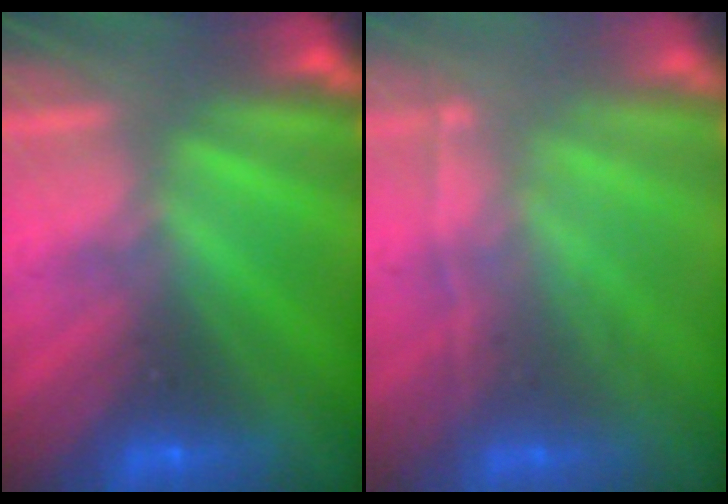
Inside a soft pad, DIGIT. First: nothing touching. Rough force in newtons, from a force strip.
{"total": 1.8}